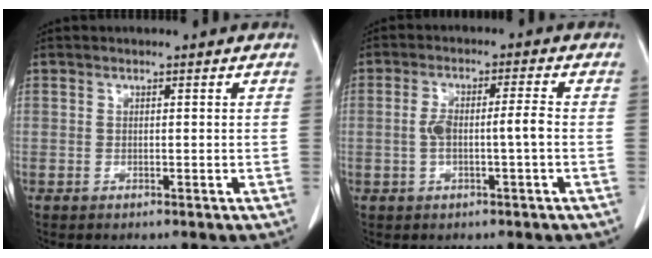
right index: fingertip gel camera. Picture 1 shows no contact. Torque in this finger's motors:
{"motor_torque": [0.28, 0.09, 0.25, 0.08]}